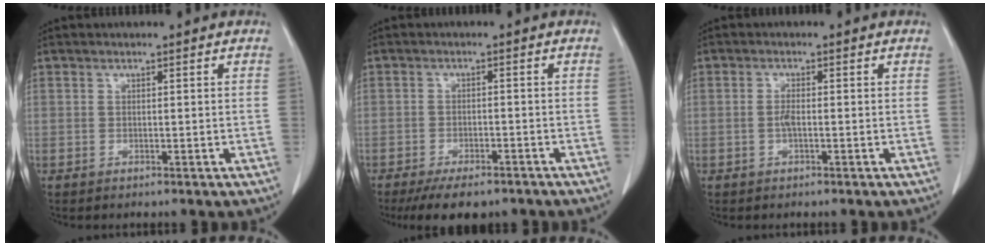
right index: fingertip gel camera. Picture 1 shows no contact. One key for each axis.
{"total": 8.0, "fx": -6.3, "fy": 2.9, "fz": 4.1, "tx": -0.055, "ty": -0.005, "tz": -0.092}
{"total": 1.6, "fx": -0.3, "fy": 0.3, "fz": 1.5, "tx": -0.033, "ty": 0.000, "tz": -0.007}